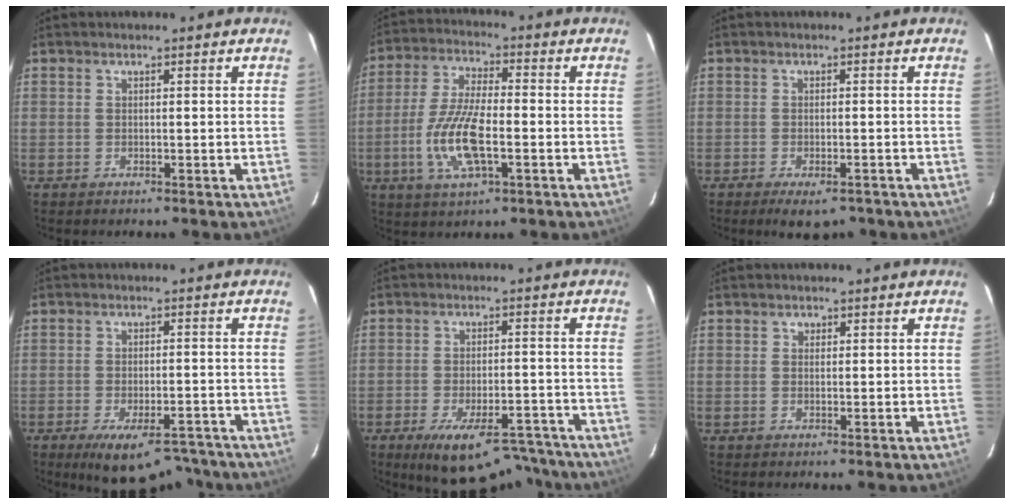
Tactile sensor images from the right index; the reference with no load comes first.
{"total": 12.0, "force": [-3.3, 4.0, 10.9], "torque": [-0.227, -0.004, -0.066]}
{"total": 5.5, "force": [-4.1, 1.9, 3.2], "torque": [-0.061, -0.013, -0.059]}
{"total": 13.0, "force": [-10.0, 4.7, 6.8], "torque": [-0.122, -0.016, -0.141]}
{"total": 15.4, "force": [-12.1, 5.5, 7.8], "torque": [-0.137, -0.013, -0.164]}
{"total": 0.9, "force": [0.3, 0.8, 0.1], "torque": [0.002, 0.004, 0.002]}